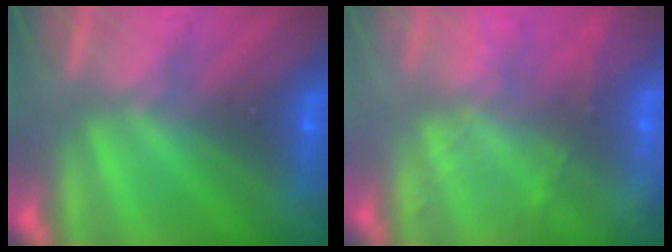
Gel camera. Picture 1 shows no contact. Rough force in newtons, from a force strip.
{"total": 9.6}